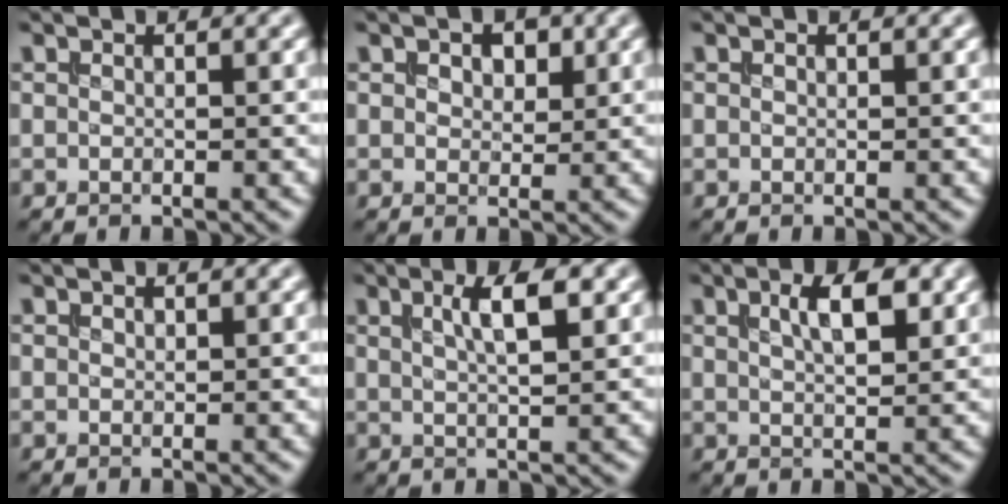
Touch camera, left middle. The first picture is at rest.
{"total": 2.6, "force": [1.2, 1.6, 1.6], "torque": [-0.024, 0.001, 0.015]}
{"total": 0.0}
{"total": 0.0}
{"total": 3.8, "force": [1.3, 1.1, 3.4], "torque": [-0.052, 0.005, 0.021]}
{"total": 3.7, "force": [1.4, 1.3, 3.1], "torque": [-0.057, 0.004, 0.026]}